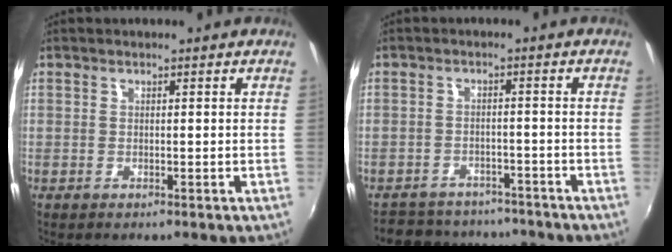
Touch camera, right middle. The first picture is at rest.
{"total": 11.7, "force": [-10.4, 4.4, 2.9], "torque": [-0.075, 0.011, -0.141]}